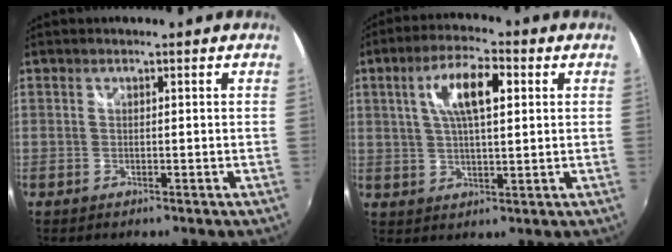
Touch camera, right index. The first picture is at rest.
{"total": 9.6, "force": [3.0, 3.3, 8.5], "torque": [-0.155, 0.017, 0.051]}